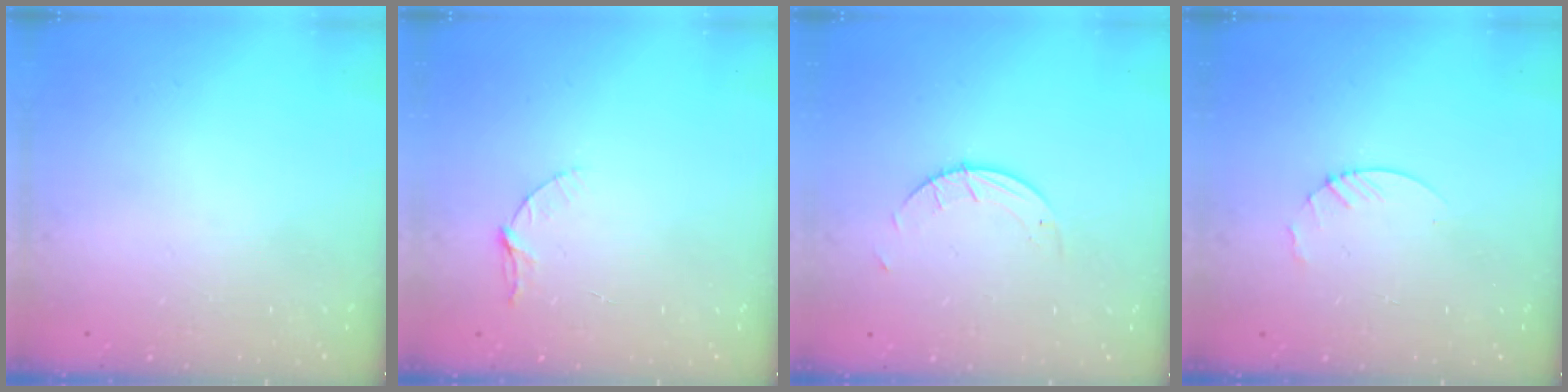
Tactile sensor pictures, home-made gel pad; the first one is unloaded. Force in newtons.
{"total": 4.0, "press": 3.9, "slide": 0.4}
{"total": 1.9, "press": 1.9, "slide": 0.1}
{"total": 3.0, "press": 2.9, "slide": 0.3}